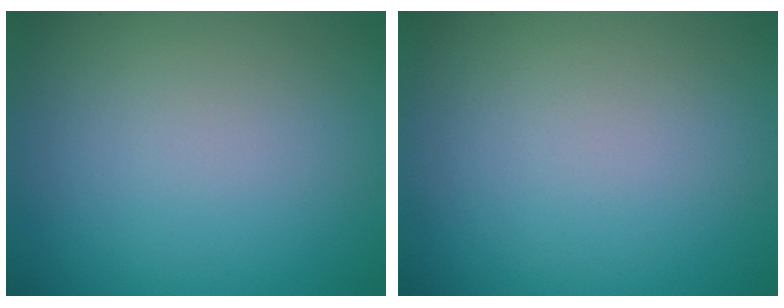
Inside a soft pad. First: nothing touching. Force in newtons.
{"total": 0.0}